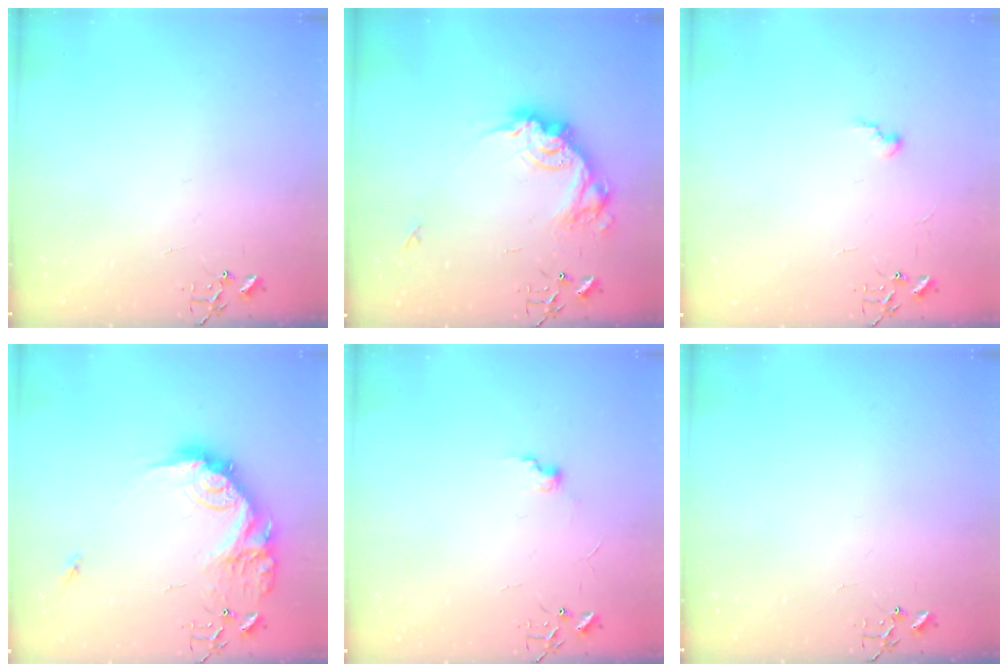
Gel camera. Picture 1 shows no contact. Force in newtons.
{"total": 17.6, "press": 17.6, "slide": 1.0}
{"total": 5.7, "press": 5.7, "slide": 0.5}
{"total": 19.2, "press": 19.2, "slide": 1.0}
{"total": 5.9, "press": 5.9, "slide": 0.7}
{"total": 0.0}